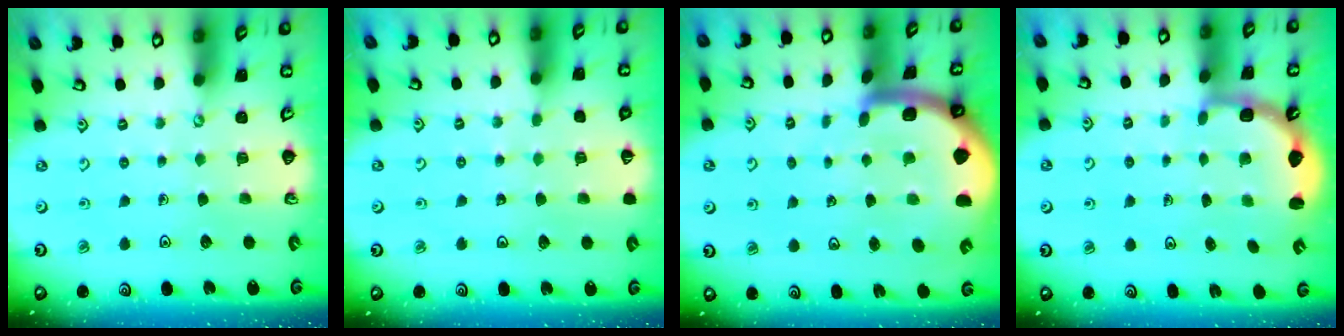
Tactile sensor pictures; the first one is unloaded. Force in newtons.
{"total": 2.1, "press": 2.1, "slide": 0.2}
{"total": 6.5, "press": 6.5, "slide": 0.8}
{"total": 3.2, "press": 2.4, "slide": 2.2}